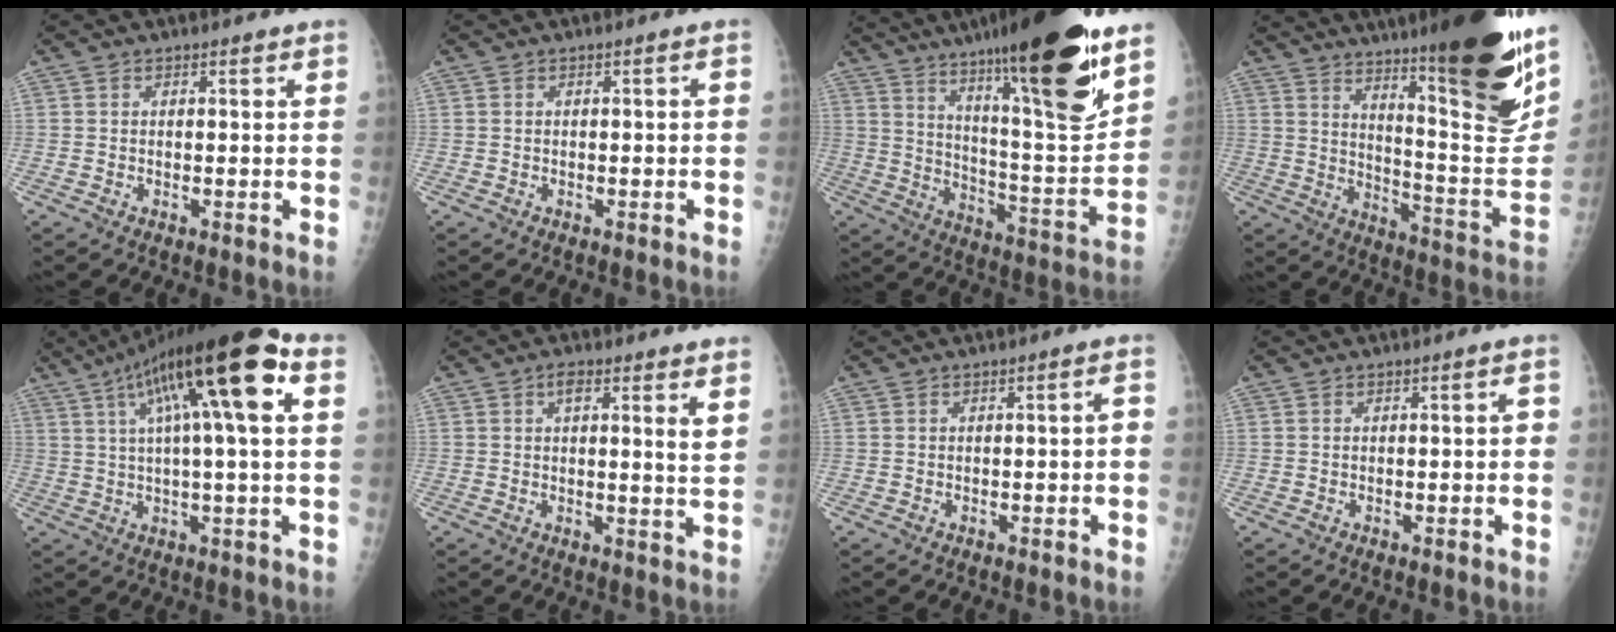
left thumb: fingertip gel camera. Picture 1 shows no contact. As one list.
[{"total": 0.6, "force": [-0.2, 0.3, 0.4], "torque": [-0.004, 0.011, -0.004]}, {"total": 26.5, "force": [17.0, 4.1, 19.9], "torque": [-0.290, -0.073, 0.276]}, {"total": 27.0, "force": [16.6, 4.4, 20.8], "torque": [-0.274, -0.088, 0.247]}, {"total": 20.4, "force": [6.8, 3.8, 18.8], "torque": [-0.318, 0.031, 0.104]}, {"total": 5.1, "force": [2.4, 0.8, 4.4], "torque": [-0.061, -0.014, 0.031]}, {"total": 1.8, "force": [-0.8, 0.8, 1.4], "torque": [-0.017, 0.019, -0.012]}, {"total": 1.4, "force": [-0.4, 0.7, 1.1], "torque": [-0.010, 0.013, -0.008]}]